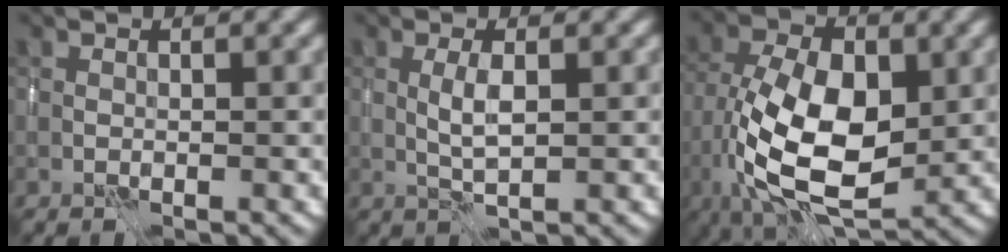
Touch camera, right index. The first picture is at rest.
{"total": 2.0, "force": [-0.1, 0.4, 1.9], "torque": [-0.042, 0.002, -0.002]}
{"total": 11.7, "force": [-1.8, 6.3, 9.6], "torque": [-0.188, -0.007, -0.038]}